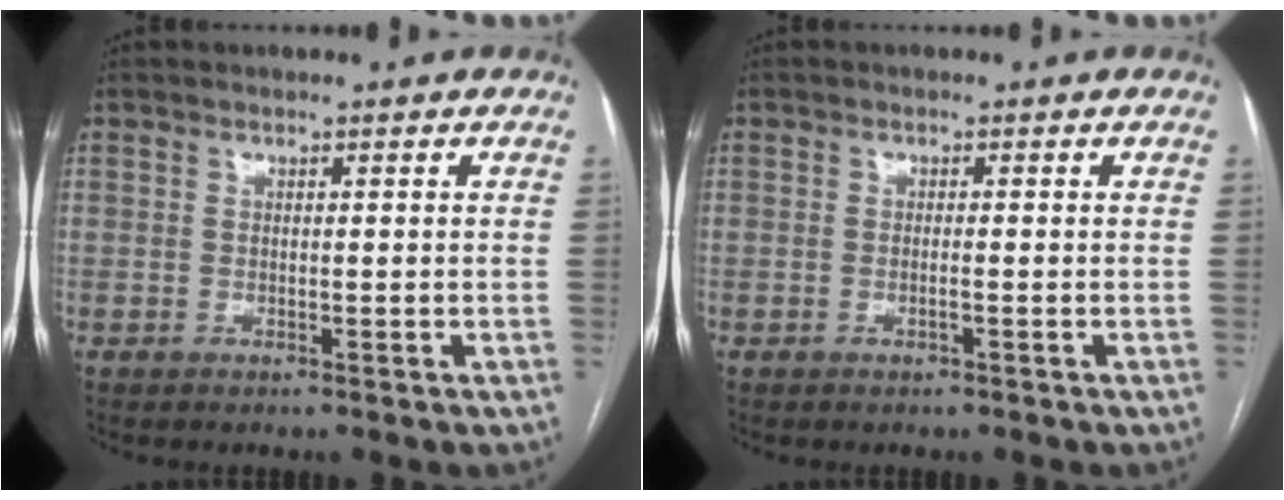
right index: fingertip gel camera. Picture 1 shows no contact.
{"total": 0.9, "force": [-0.3, 0.0, 0.8], "torque": [-0.016, 0.002, -0.004]}